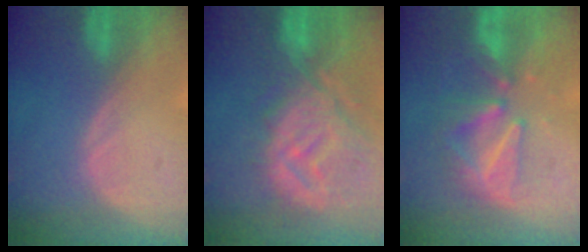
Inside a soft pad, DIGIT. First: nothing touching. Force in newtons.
{"total": 12.7, "press": 11.2, "slide": 5.9}
{"total": 8.7, "press": 8.2, "slide": 3.0}